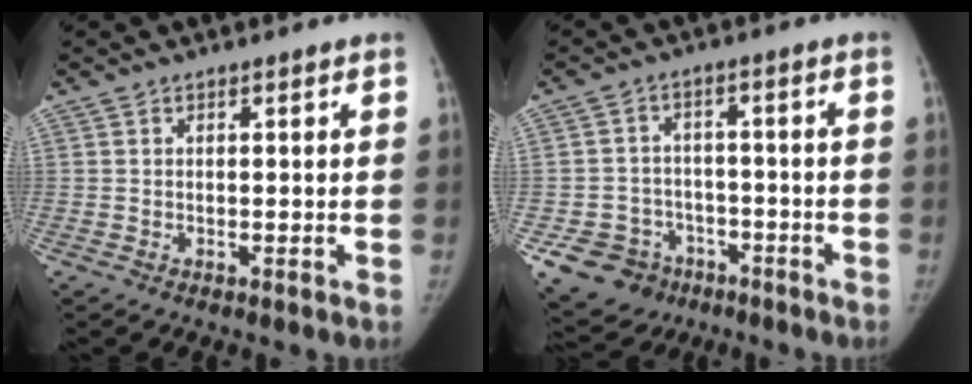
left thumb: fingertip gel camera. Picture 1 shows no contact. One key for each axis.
{"total": 10.4, "fx": -5.3, "fy": 8.7, "fz": 2.2, "tx": -0.039, "ty": 0.038, "tz": -0.071}